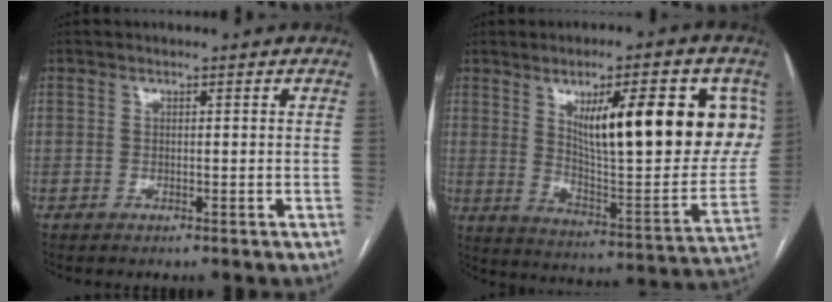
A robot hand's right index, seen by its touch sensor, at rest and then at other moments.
{"total": 23.5, "force": [7.7, 4.8, 21.7], "torque": [-0.287, 0.002, 0.123]}